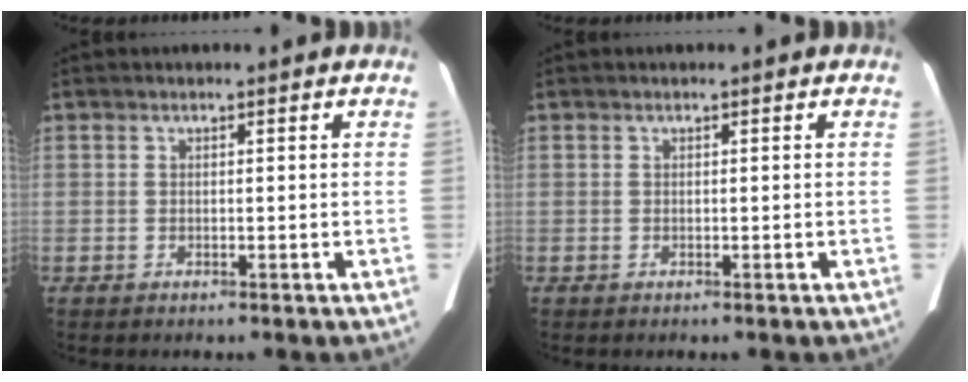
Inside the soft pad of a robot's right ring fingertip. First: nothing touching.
{"total": 0.0}